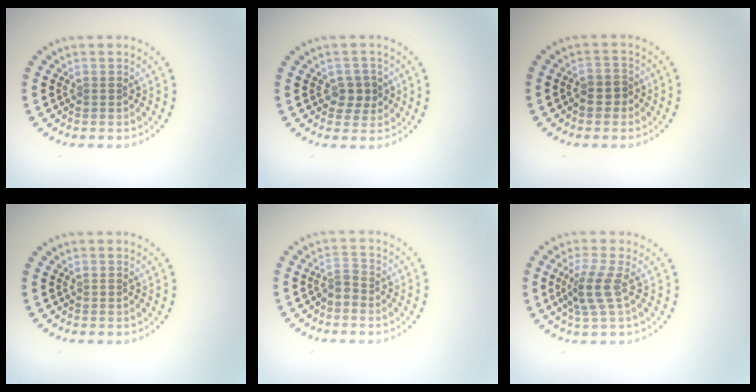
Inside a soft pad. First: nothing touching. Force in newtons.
{"total": 2.1, "press": 2.0, "slide": 0.7}
{"total": 2.0, "press": 1.9, "slide": 0.7}
{"total": 0.0}
{"total": 1.7, "press": 1.2, "slide": 1.1}
{"total": 2.9, "press": 2.4, "slide": 1.7}